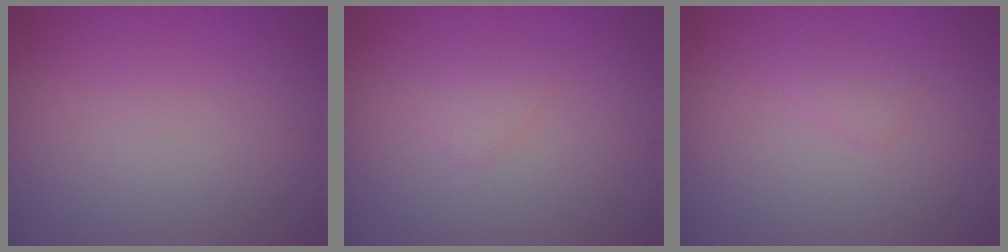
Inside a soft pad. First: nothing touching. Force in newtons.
{"total": 1.2, "press": 1.2, "slide": 0.1}
{"total": 0.9, "press": 0.9, "slide": 0.1}